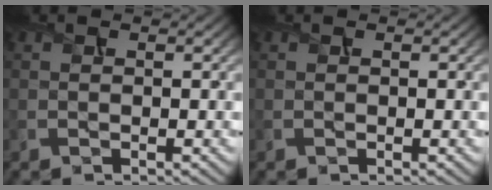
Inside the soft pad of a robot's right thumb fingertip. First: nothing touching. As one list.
[{"total": 0.0}]